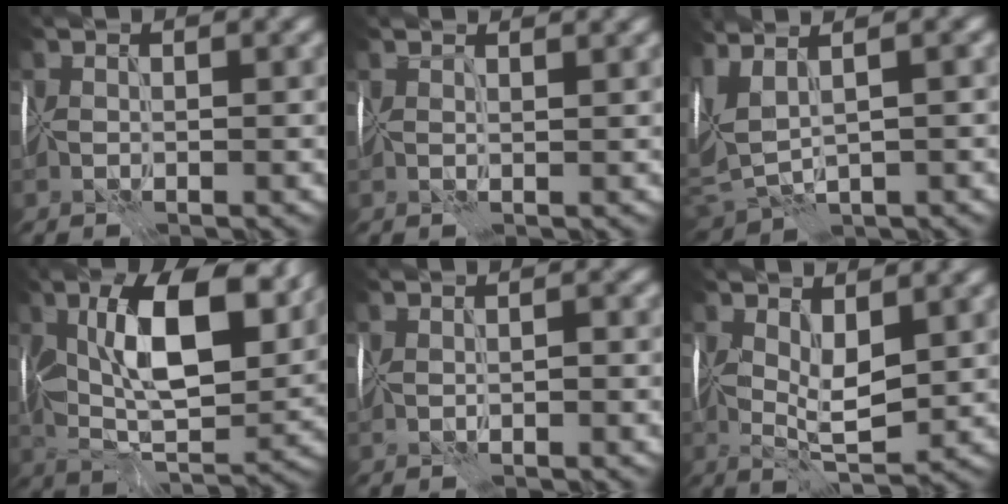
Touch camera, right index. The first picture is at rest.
{"total": 3.0, "force": [2.4, 1.0, 1.5], "torque": [-0.016, 0.017, 0.015]}
{"total": 5.6, "force": [0.6, 2.1, 5.1], "torque": [-0.112, 0.004, 0.015]}
{"total": 12.3, "force": [3.4, 5.6, 10.4], "torque": [-0.163, 0.006, 0.053]}
{"total": 1.4, "force": [-0.1, 0.4, 1.3], "torque": [-0.022, 0.001, 0.002]}
{"total": 4.4, "force": [1.0, 1.9, 3.8], "torque": [-0.078, -0.005, 0.020]}